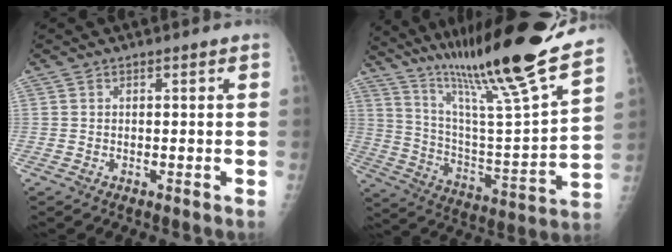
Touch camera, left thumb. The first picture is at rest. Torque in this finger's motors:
{"motor_torque": [1.44, -0.68, 1.33, -1.42, 0.11]}